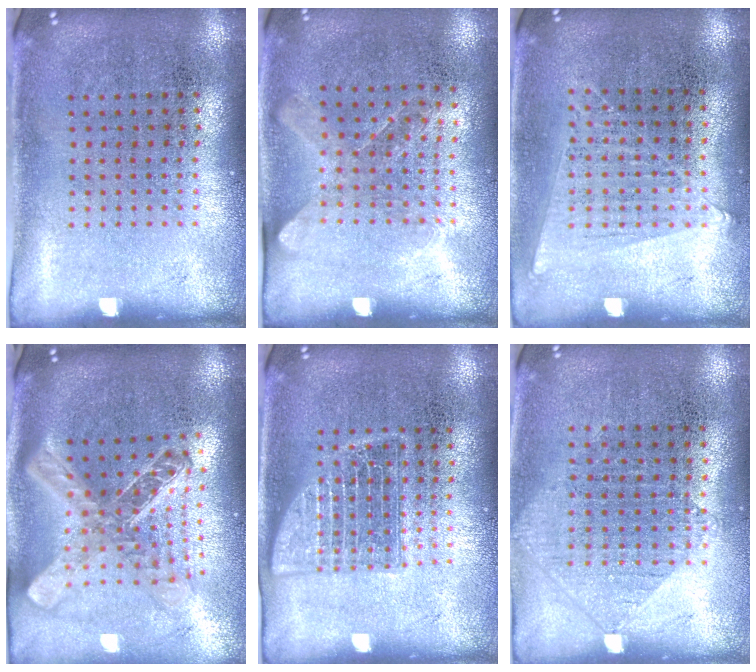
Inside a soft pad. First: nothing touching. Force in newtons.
{"total": 1.2, "press": 1.0, "slide": 0.7}
{"total": 1.1, "press": 1.1, "slide": 0.4}
{"total": 2.6, "press": 1.9, "slide": 1.8}
{"total": 2.5, "press": 2.4, "slide": 0.3}
{"total": 1.0, "press": 0.9, "slide": 0.4}